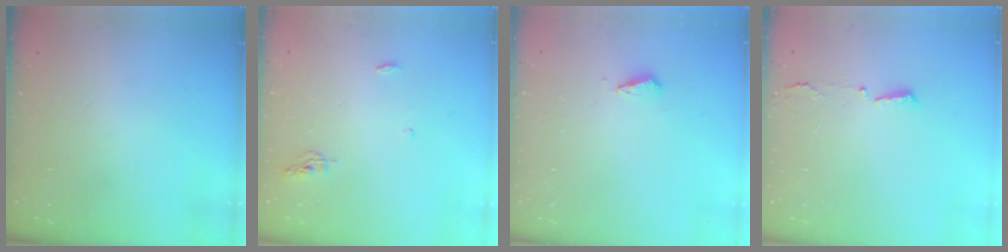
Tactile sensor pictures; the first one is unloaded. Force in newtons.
{"total": 7.8, "press": 4.6, "slide": 6.3}
{"total": 2.8, "press": 2.8, "slide": 0.7}
{"total": 2.9, "press": 2.8, "slide": 0.6}